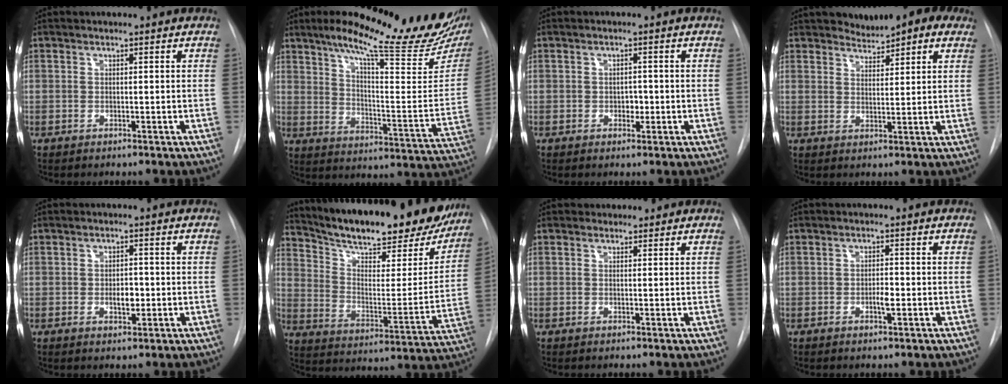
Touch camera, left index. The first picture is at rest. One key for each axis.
{"total": 25.0, "fx": 18.8, "fy": 3.8, "fz": 16.0, "tx": -0.233, "ty": -0.041, "tz": 0.247}
{"total": 1.7, "fx": -0.7, "fy": 1.1, "fz": 1.1, "tx": -0.014, "ty": -0.001, "tz": -0.009}
{"total": 7.1, "fx": 5.9, "fy": 2.4, "fz": 3.1, "tx": -0.038, "ty": 0.007, "tz": 0.070}
{"total": 2.8, "fx": -0.8, "fy": 1.4, "fz": 2.3, "tx": -0.036, "ty": -0.003, "tz": -0.008}
{"total": 28.3, "fx": 24.0, "fy": 6.5, "fz": 13.5, "tx": -0.218, "ty": -0.046, "tz": 0.325}
{"total": 1.2, "fx": 0.8, "fy": 0.9, "fz": -0.2, "tx": 0.008, "ty": 0.004, "tz": 0.005}
{"total": 1.9, "fx": -0.8, "fy": 0.5, "fz": 1.7, "tx": -0.031, "ty": -0.004, "tz": -0.014}